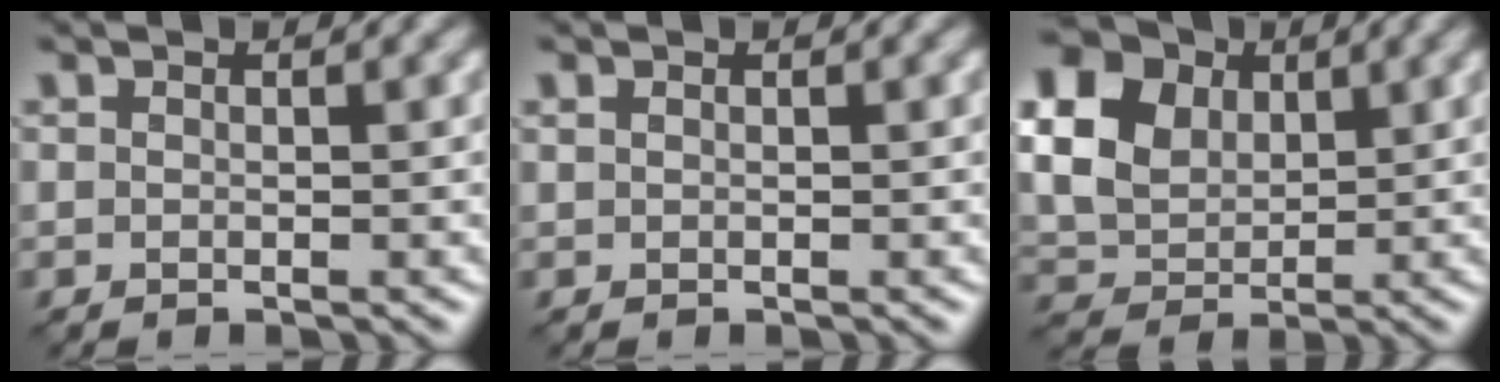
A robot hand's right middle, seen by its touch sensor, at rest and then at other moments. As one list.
[{"total": 0.0}, {"total": 15.3, "force": [5.8, 12.1, 7.3], "torque": [-0.191, 0.030, 0.101]}]